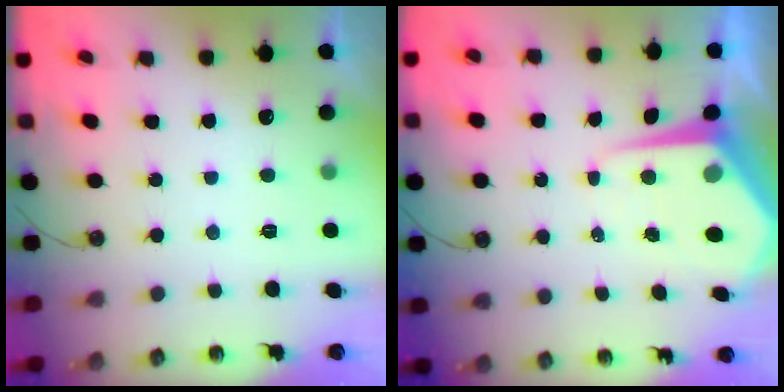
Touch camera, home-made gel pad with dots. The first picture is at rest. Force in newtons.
{"total": 8.5, "press": 8.5, "slide": 0.7}